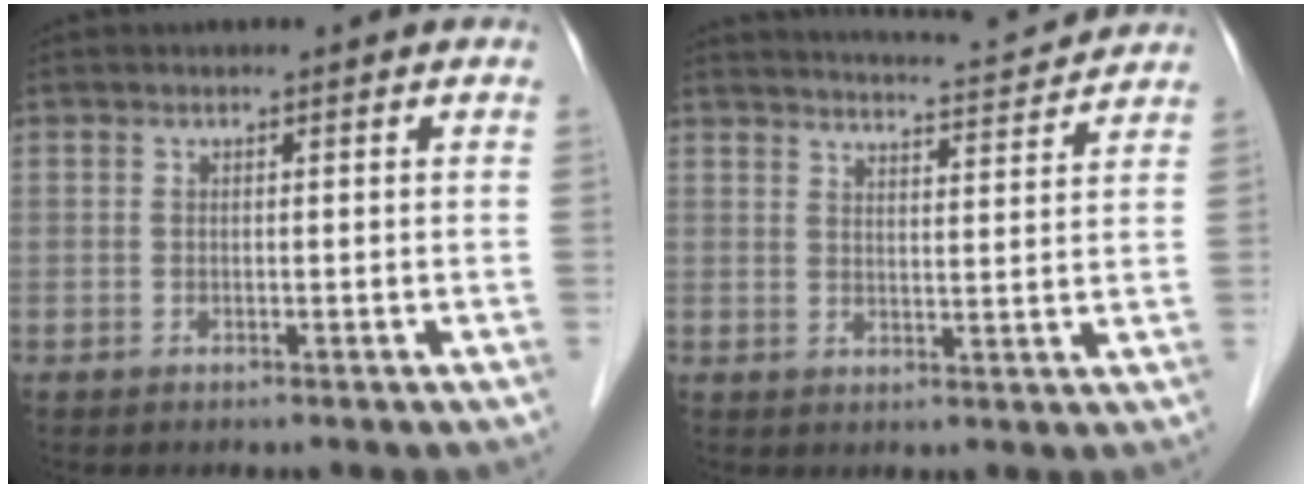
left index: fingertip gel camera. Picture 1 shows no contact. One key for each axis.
{"total": 10.4, "fx": 10.1, "fy": -0.1, "fz": 2.2, "tx": -0.039, "ty": 0.006, "tz": 0.134}